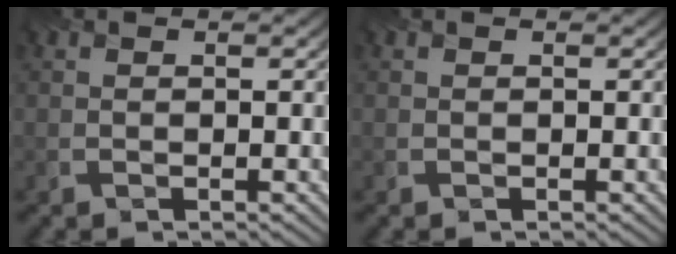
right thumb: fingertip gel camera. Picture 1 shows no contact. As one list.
[{"total": 0.0}]